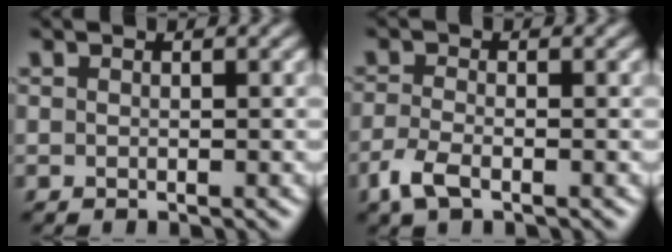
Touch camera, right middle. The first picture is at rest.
{"total": 2.7, "force": [-1.6, 1.0, 1.9], "torque": [-0.050, -0.005, -0.040]}